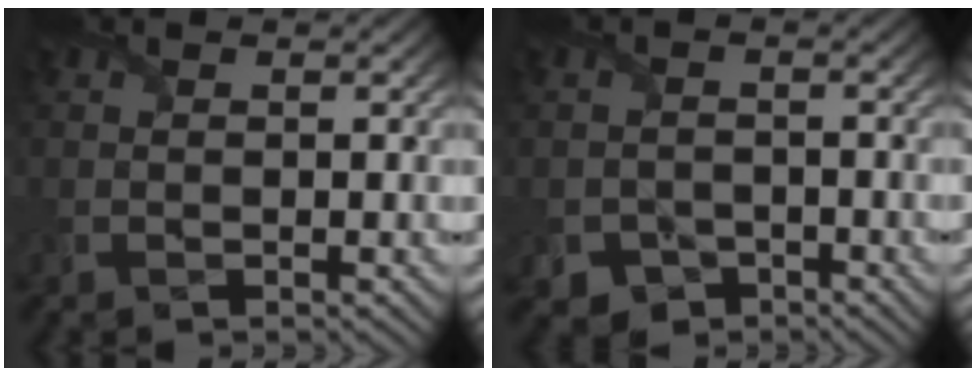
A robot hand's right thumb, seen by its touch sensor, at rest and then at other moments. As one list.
[{"total": 3.0, "force": [-2.1, 2.2, 0.4], "torque": [-0.004, -0.009, -0.037]}]